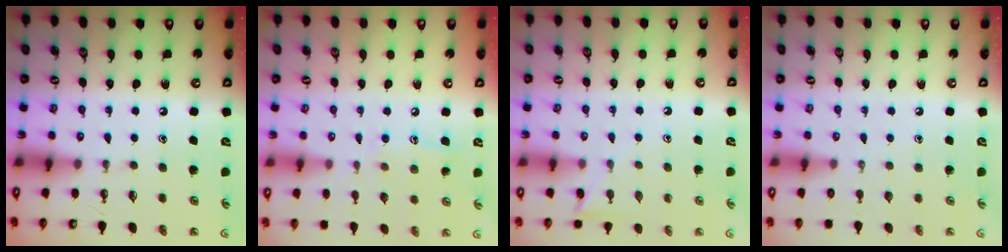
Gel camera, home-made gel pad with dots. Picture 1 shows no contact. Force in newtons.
{"total": 7.3, "press": 7.3, "slide": 0.5}
{"total": 6.8, "press": 6.8, "slide": 0.6}
{"total": 0.0}